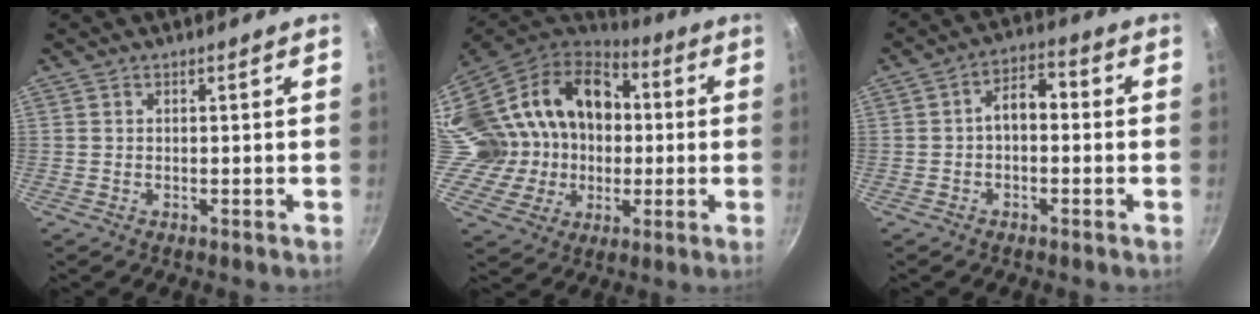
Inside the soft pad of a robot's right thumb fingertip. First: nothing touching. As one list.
[{"total": 27.8, "force": [2.2, 23.9, 14.0], "torque": [-0.286, 0.045, 0.055]}, {"total": 5.9, "force": [-0.4, 3.7, 4.6], "torque": [-0.050, 0.023, -0.018]}]